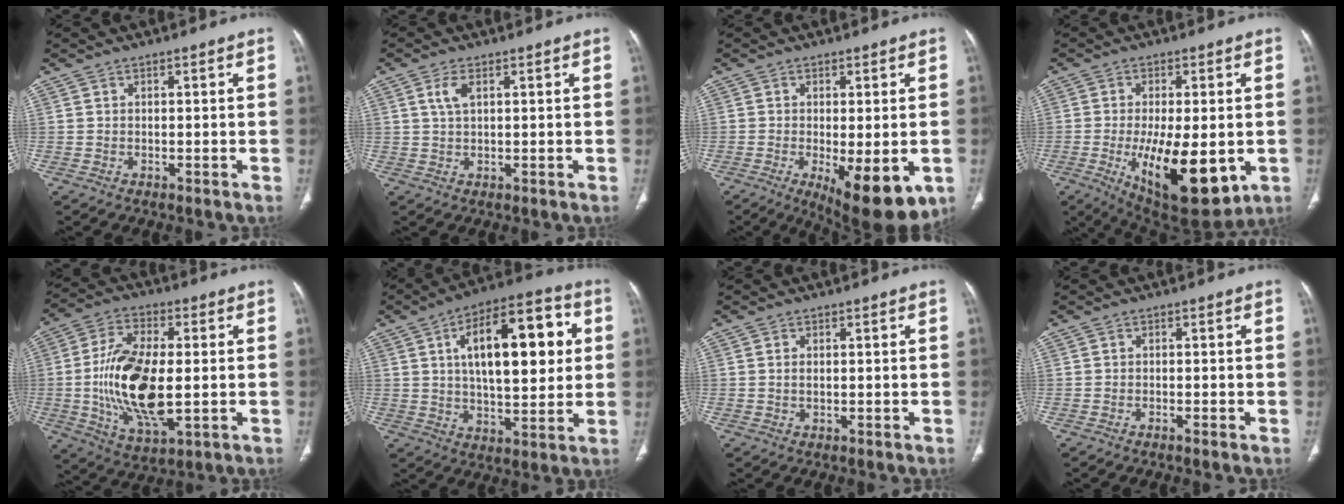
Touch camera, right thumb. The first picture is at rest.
{"total": 3.0, "force": [1.2, 1.3, 2.4], "torque": [-0.055, 0.005, 0.029]}
{"total": 12.2, "force": [-4.1, 4.3, 10.7], "torque": [-0.146, -0.021, -0.048]}
{"total": 17.6, "force": [-4.1, 7.1, 15.6], "torque": [-0.243, -0.020, -0.041]}
{"total": 17.9, "force": [-1.1, 8.2, 15.8], "torque": [-0.307, -0.007, -0.014]}
{"total": 20.8, "force": [4.9, 9.2, 18.0], "torque": [-0.241, 0.009, 0.070]}
{"total": 1.1, "force": [0.1, 0.6, 0.9], "torque": [-0.020, 0.001, 0.005]}
{"total": 0.9, "force": [-0.6, 0.1, 0.6], "torque": [-0.014, 0.000, -0.010]}